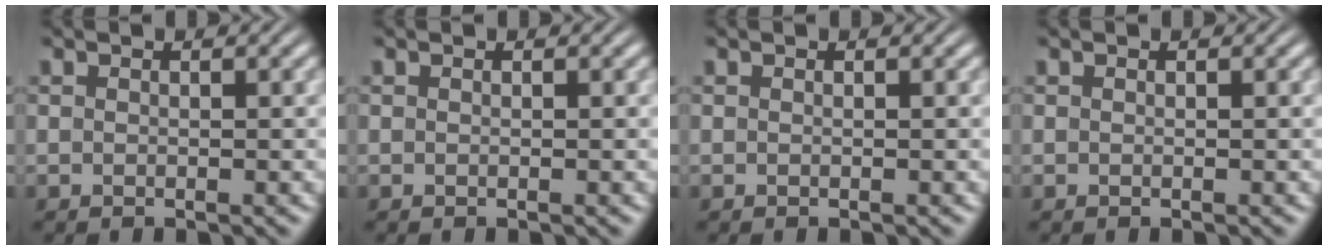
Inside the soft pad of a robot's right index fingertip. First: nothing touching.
{"total": 0.0}
{"total": 0.0}
{"total": 0.0}